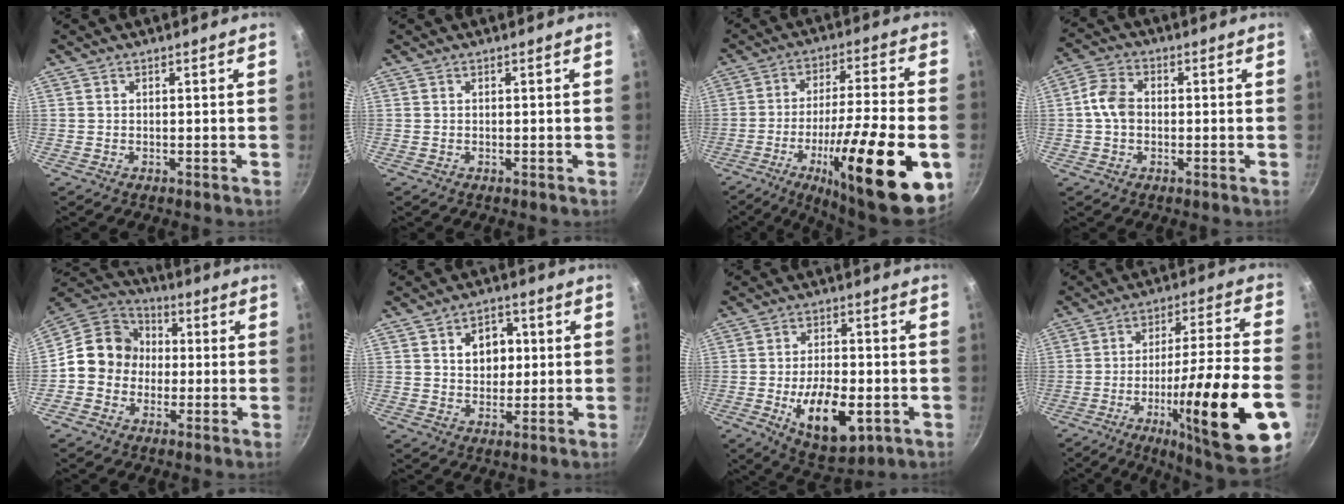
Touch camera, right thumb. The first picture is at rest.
{"total": 0.0}
{"total": 25.7, "force": [-8.9, 6.0, 23.3], "torque": [-0.335, 0.025, -0.135]}
{"total": 6.1, "force": [-0.2, 4.5, 4.1], "torque": [-0.069, 0.019, -0.013]}
{"total": 11.6, "force": [-0.7, 10.5, 5.0], "torque": [-0.044, 0.031, -0.035]}
{"total": 7.6, "force": [1.7, 5.8, 4.6], "torque": [-0.038, 0.001, 0.025]}
{"total": 13.8, "force": [-3.9, 6.8, 11.4], "torque": [-0.164, 0.007, -0.050]}
{"total": 27.1, "force": [-9.6, 5.2, 24.8], "torque": [-0.352, 0.026, -0.139]}